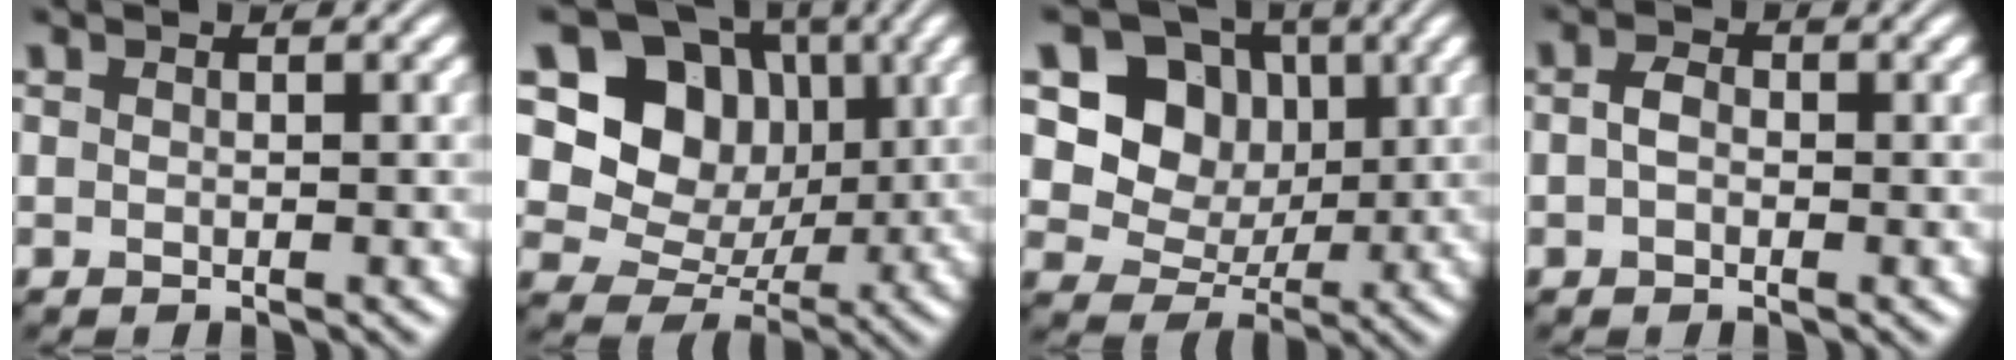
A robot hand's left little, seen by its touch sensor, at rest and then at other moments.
{"total": 9.9, "force": [2.9, 8.1, 4.9], "torque": [-0.091, 0.001, 0.036]}
{"total": 6.9, "force": [1.8, 5.8, 3.3], "torque": [-0.049, 0.000, 0.014]}
{"total": 1.7, "force": [-0.1, 1.2, 1.2], "torque": [-0.026, 0.004, -0.008]}